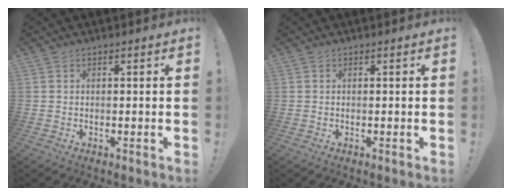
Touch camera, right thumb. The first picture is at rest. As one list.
[{"total": 0.0}]